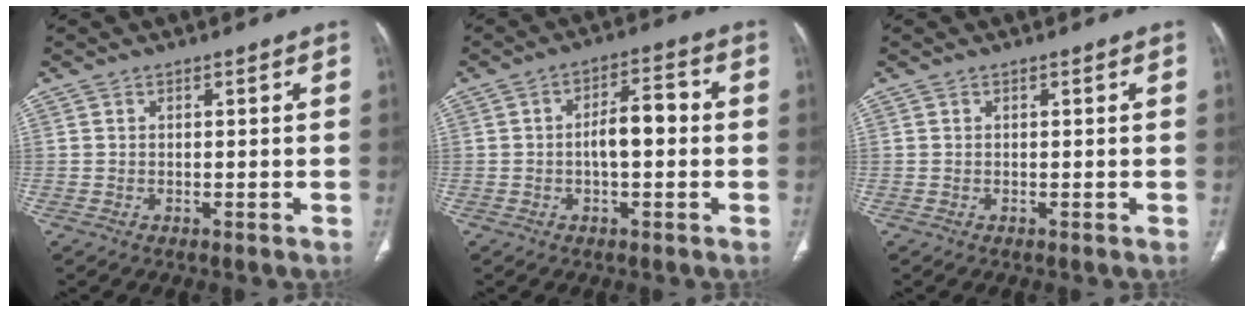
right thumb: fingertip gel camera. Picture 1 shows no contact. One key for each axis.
{"total": 7.0, "fx": -0.4, "fy": 3.1, "fz": 6.3, "tx": -0.096, "ty": 0.025, "tz": -0.014}
{"total": 0.0}